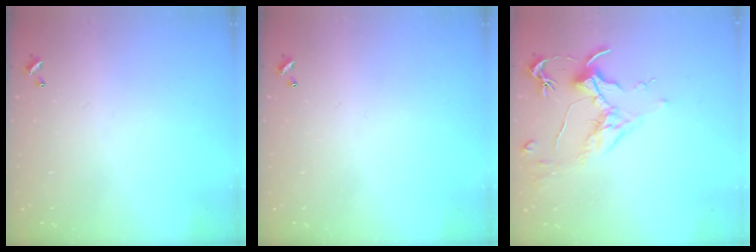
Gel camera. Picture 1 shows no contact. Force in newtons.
{"total": 0.0}
{"total": 1.6, "press": 1.4, "slide": 0.9}